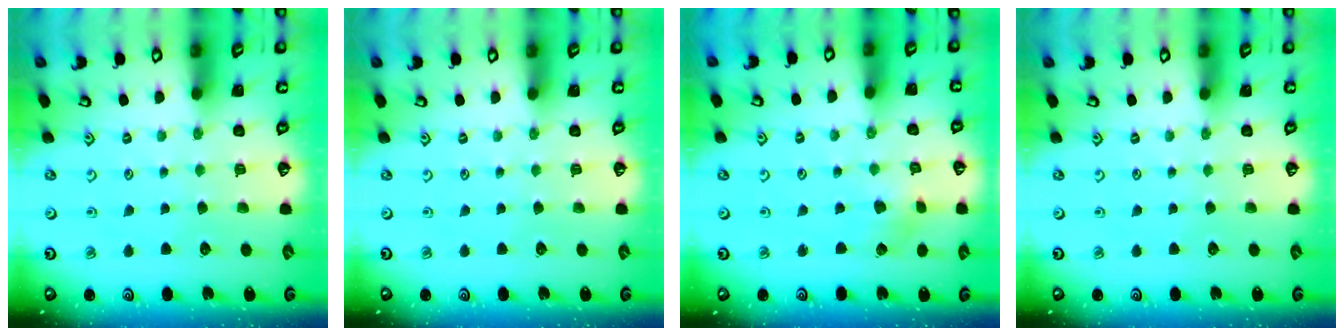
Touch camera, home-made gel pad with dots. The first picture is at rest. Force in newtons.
{"total": 0.0}
{"total": 3.0, "press": 3.0, "slide": 0.4}
{"total": 0.0}